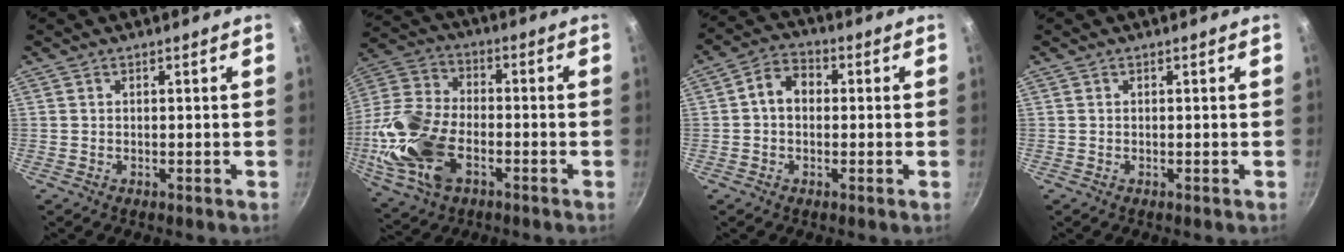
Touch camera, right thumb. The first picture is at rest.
{"total": 18.6, "force": [-5.3, 11.3, 13.8], "torque": [-0.290, 0.024, -0.107]}
{"total": 6.2, "force": [0.3, 4.7, 4.0], "torque": [-0.045, 0.017, -0.010]}
{"total": 0.0}